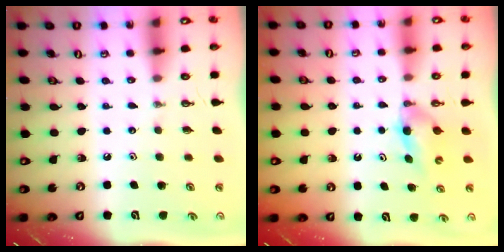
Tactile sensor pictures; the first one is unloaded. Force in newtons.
{"total": 3.7, "press": 3.1, "slide": 2.1}